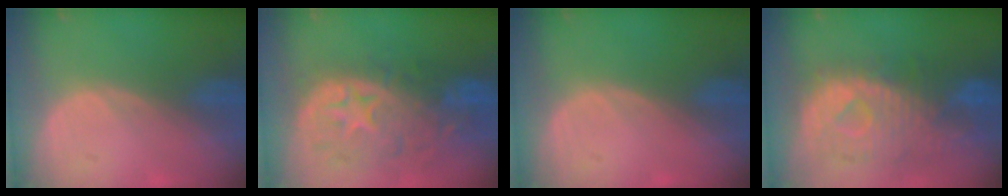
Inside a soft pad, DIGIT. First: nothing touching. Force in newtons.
{"total": 11.9, "press": 10.1, "slide": 6.3}
{"total": 0.0}
{"total": 10.8, "press": 9.6, "slide": 4.9}